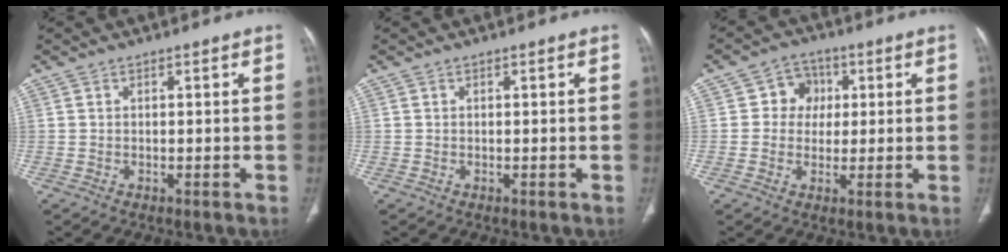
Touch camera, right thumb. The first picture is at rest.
{"total": 0.0}
{"total": 6.0, "force": [1.0, 5.5, 2.3], "torque": [0.004, 0.009, 0.009]}